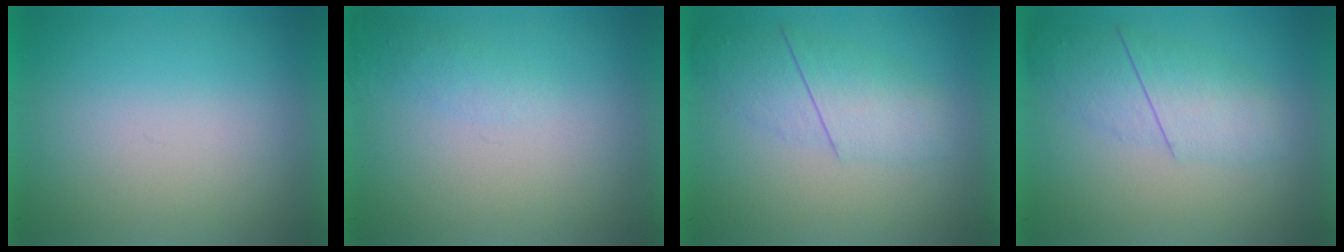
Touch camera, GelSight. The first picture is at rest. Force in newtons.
{"total": 1.2}
{"total": 2.4}
{"total": 2.4}